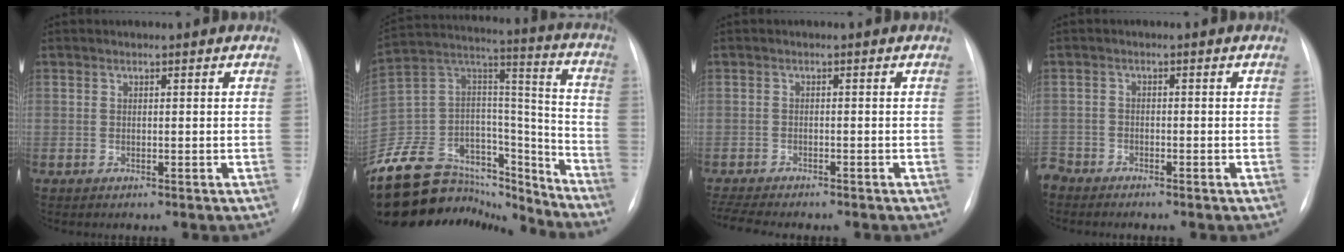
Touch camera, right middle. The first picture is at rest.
{"total": 27.3, "force": [-24.2, 9.1, 8.5], "torque": [-0.179, 0.040, -0.387]}
{"total": 7.2, "force": [-6.4, 1.1, 3.2], "torque": [-0.055, -0.006, -0.097]}
{"total": 3.6, "force": [-3.4, 1.1, 0.1], "torque": [-0.001, -0.007, -0.067]}